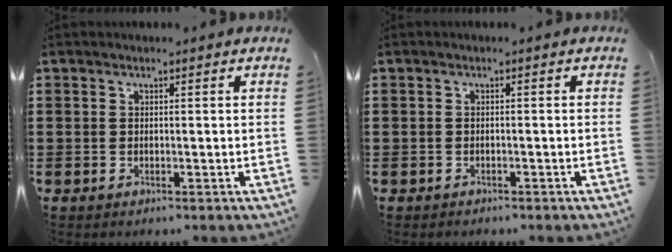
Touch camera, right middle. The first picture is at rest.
{"total": 0.6, "force": [-0.6, 0.2, 0.0], "torque": [-0.001, 0.001, -0.013]}